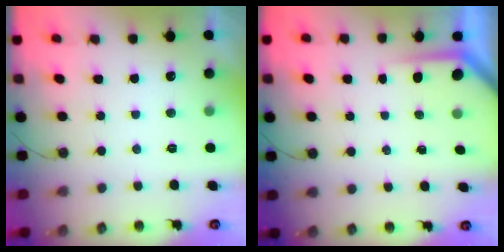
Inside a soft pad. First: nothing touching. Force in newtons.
{"total": 2.7, "press": 2.7, "slide": 0.4}